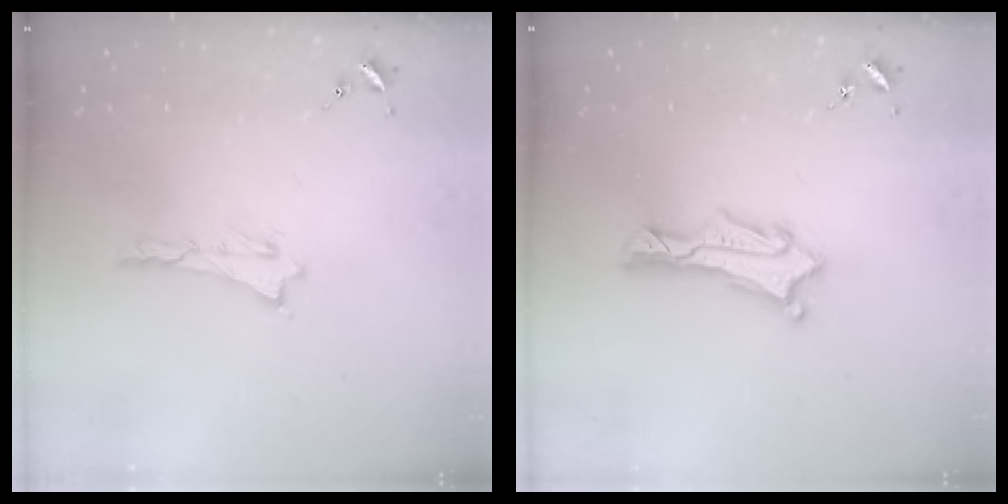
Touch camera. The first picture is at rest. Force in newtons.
{"total": 1.3, "press": 1.3, "slide": 0.1}